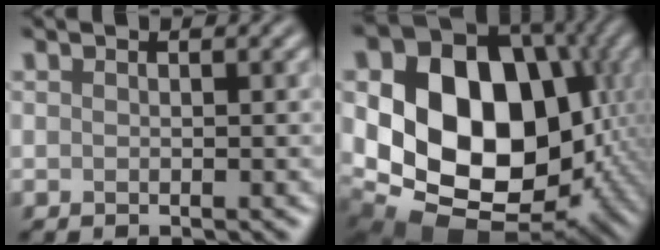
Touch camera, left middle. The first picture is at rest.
{"total": 19.2, "force": [0.3, 14.6, 12.5], "torque": [-0.212, -0.022, 0.018]}